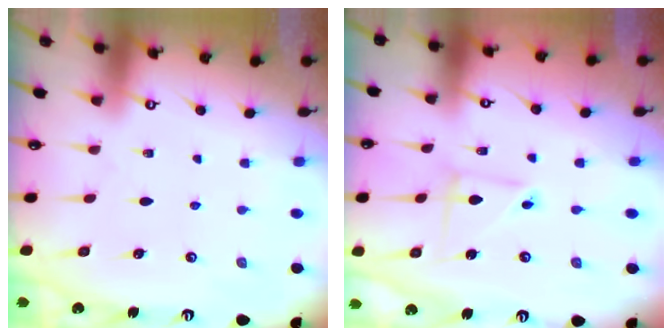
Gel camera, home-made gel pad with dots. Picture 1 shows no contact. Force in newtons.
{"total": 4.1, "press": 4.1, "slide": 0.4}